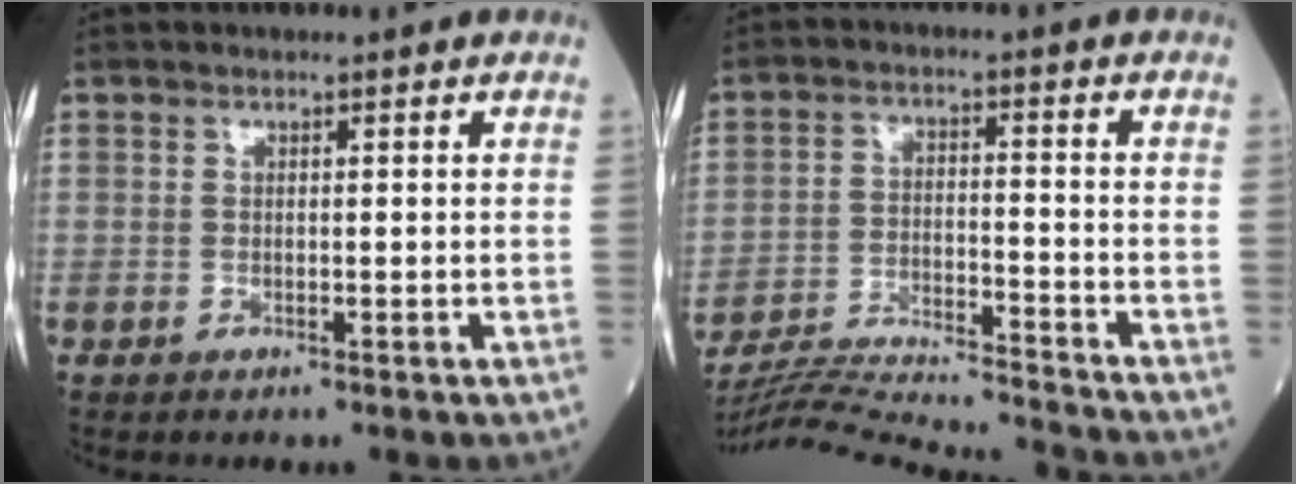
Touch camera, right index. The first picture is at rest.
{"total": 18.4, "force": [-17.6, -0.8, 5.4], "torque": [-0.105, -0.023, -0.273]}